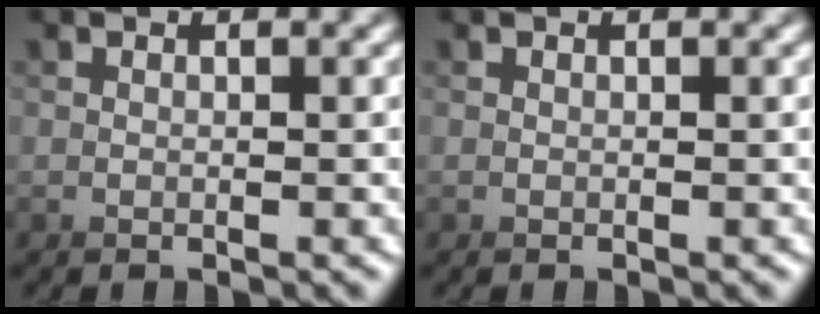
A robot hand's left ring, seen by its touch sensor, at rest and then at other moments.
{"total": 0.0}